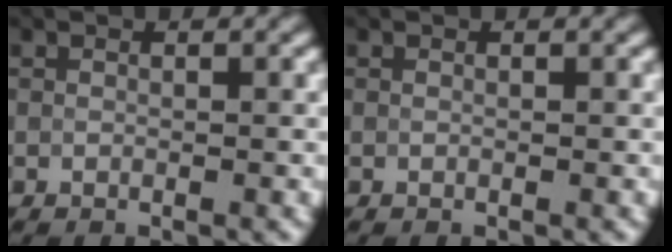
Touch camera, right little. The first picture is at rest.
{"total": 0.0}